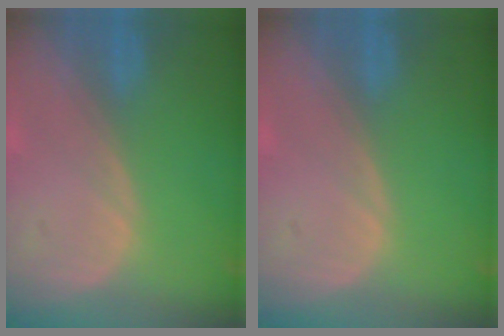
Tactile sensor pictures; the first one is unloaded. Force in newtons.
{"total": 0.0}